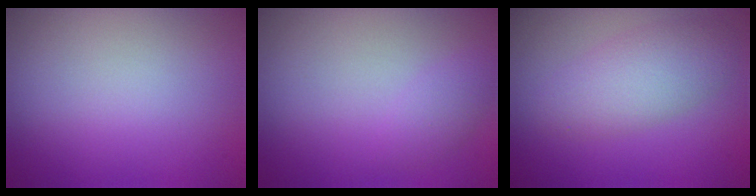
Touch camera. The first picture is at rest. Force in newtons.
{"total": 1.3, "press": 1.3, "slide": 0.1}
{"total": 3.9, "press": 3.9, "slide": 0.1}